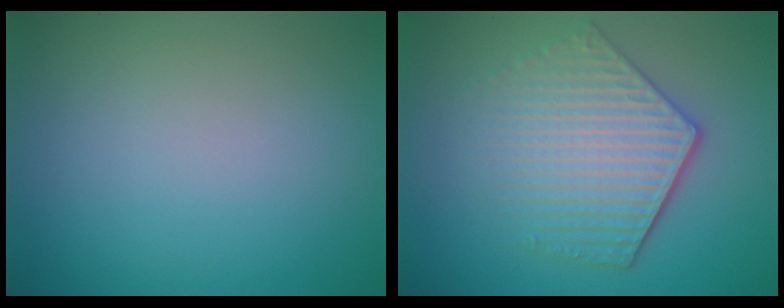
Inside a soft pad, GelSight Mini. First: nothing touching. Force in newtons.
{"total": 5.5, "press": 4.2, "slide": 3.6}